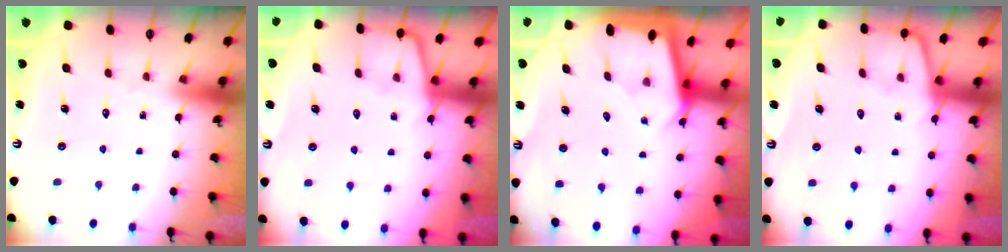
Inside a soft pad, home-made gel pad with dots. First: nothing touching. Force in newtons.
{"total": 3.0, "press": 3.0, "slide": 0.3}
{"total": 2.4, "press": 2.4, "slide": 0.1}
{"total": 3.0, "press": 3.0, "slide": 0.3}